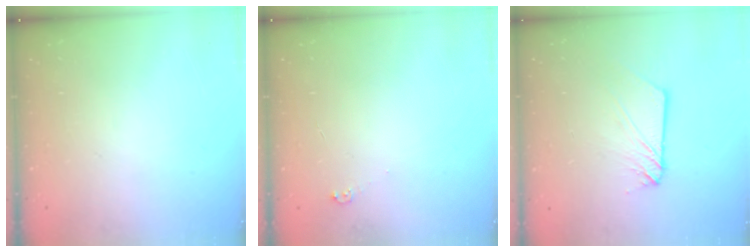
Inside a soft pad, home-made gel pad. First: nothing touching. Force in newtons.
{"total": 3.0, "press": 3.0, "slide": 0.4}
{"total": 3.1, "press": 3.1, "slide": 0.1}